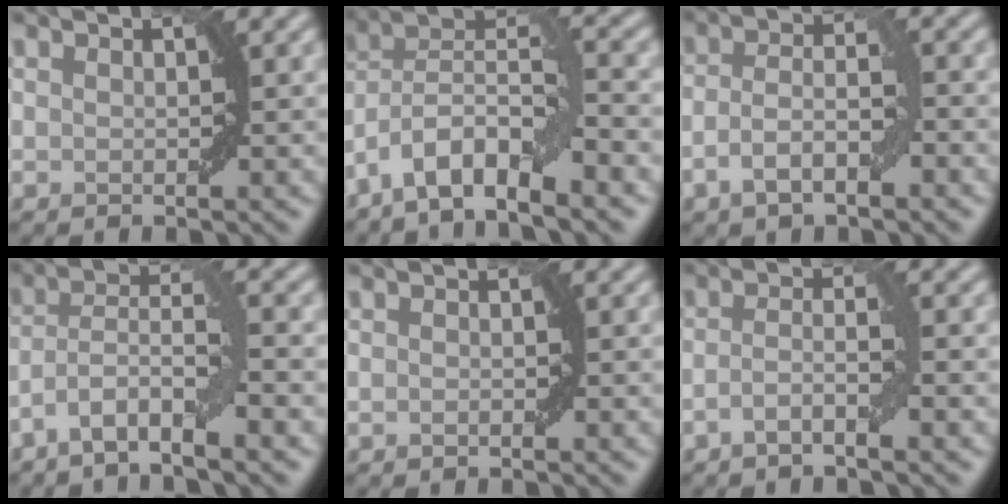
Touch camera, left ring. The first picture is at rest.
{"total": 7.9, "force": [-4.8, 2.1, 5.9], "torque": [-0.095, 0.013, -0.096]}
{"total": 4.1, "force": [-1.8, 1.6, 3.3], "torque": [-0.064, 0.006, -0.036]}
{"total": 5.1, "force": [-2.9, 0.9, 4.2], "torque": [-0.074, 0.007, -0.063]}
{"total": 0.5, "force": [-0.2, 0.2, 0.4], "torque": [-0.007, 0.002, -0.003]}
{"total": 2.4, "force": [-1.1, 0.3, 2.1], "torque": [-0.040, 0.008, -0.027]}